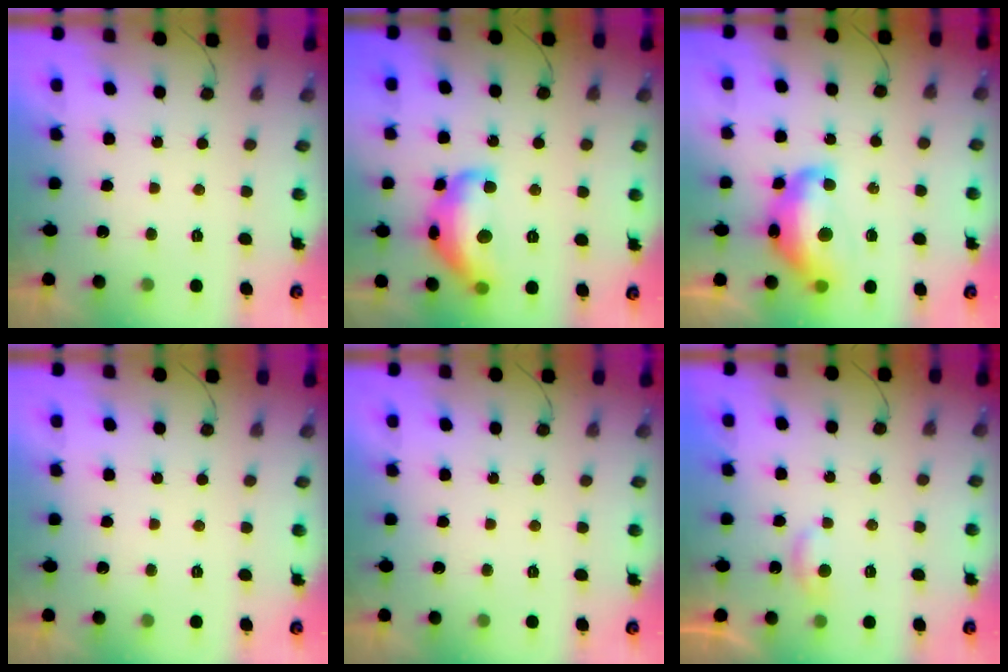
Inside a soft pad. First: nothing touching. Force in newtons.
{"total": 16.7, "press": 16.7, "slide": 0.9}
{"total": 14.6, "press": 14.5, "slide": 1.6}
{"total": 0.0}
{"total": 0.0}
{"total": 3.5, "press": 3.4, "slide": 0.3}